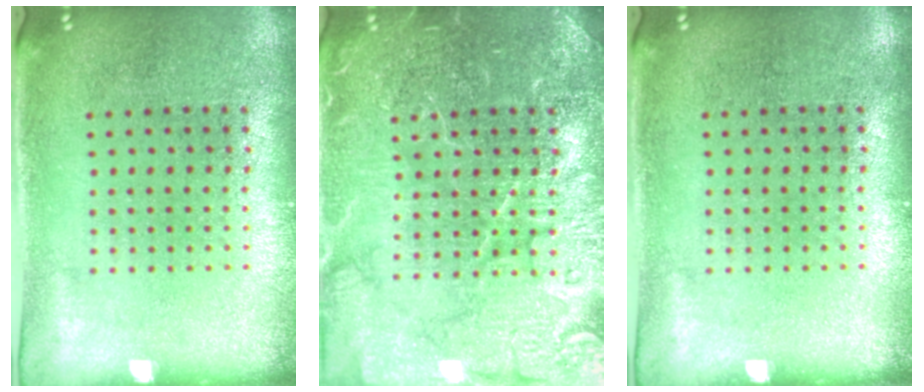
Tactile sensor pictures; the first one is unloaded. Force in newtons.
{"total": 7.1, "press": 7.0, "slide": 1.0}
{"total": 0.0}